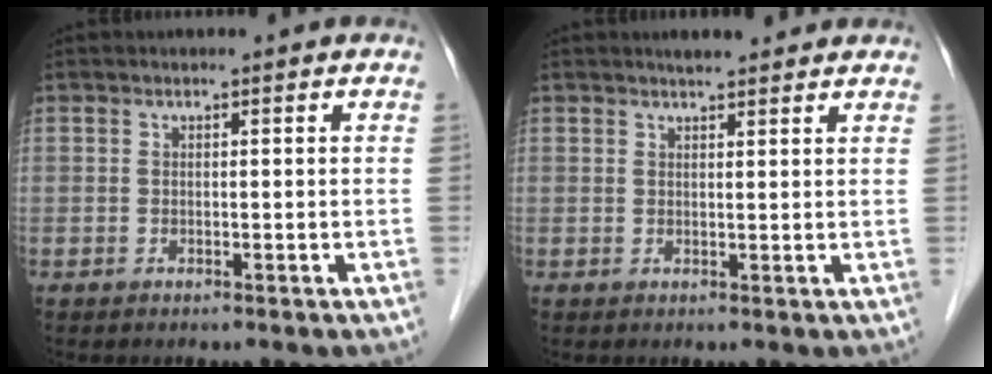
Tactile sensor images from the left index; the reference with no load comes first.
{"total": 4.2, "force": [3.7, 1.1, 1.7], "torque": [-0.016, 0.015, 0.054]}